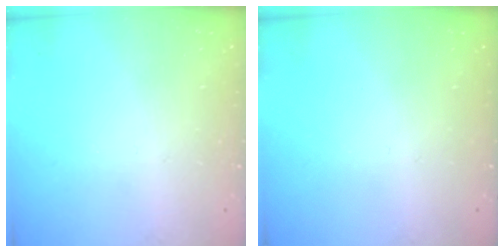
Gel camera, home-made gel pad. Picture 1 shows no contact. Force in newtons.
{"total": 0.0}